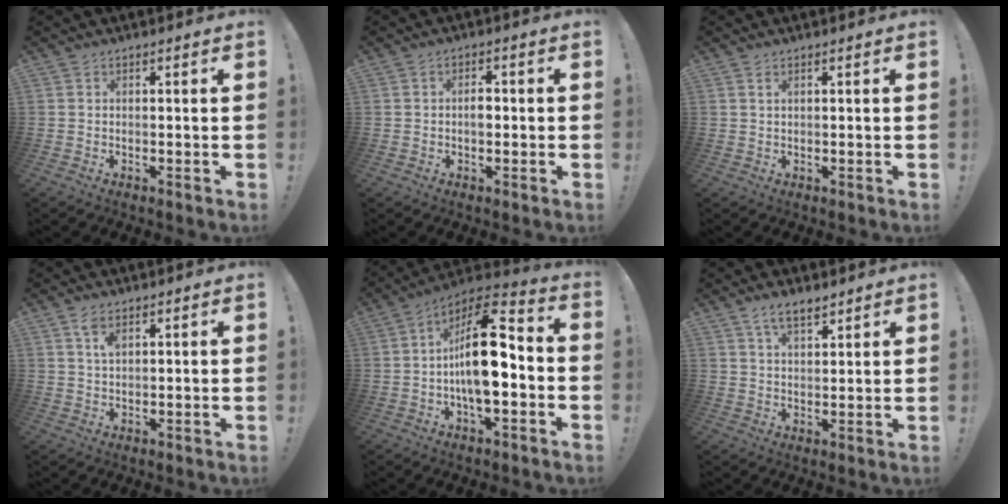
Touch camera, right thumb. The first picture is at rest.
{"total": 3.3, "force": [-0.4, 2.5, 2.1], "torque": [-0.025, 0.003, -0.012]}
{"total": 1.0, "force": [0.5, 0.4, 0.7], "torque": [-0.011, 0.000, 0.008]}
{"total": 3.8, "force": [2.1, 1.7, 2.6], "torque": [-0.033, -0.011, 0.034]}
{"total": 18.1, "force": [-1.5, 7.9, 16.2], "torque": [-0.262, 0.014, -0.025]}
{"total": 5.9, "force": [4.5, 2.3, 3.1], "torque": [-0.055, -0.020, 0.083]}